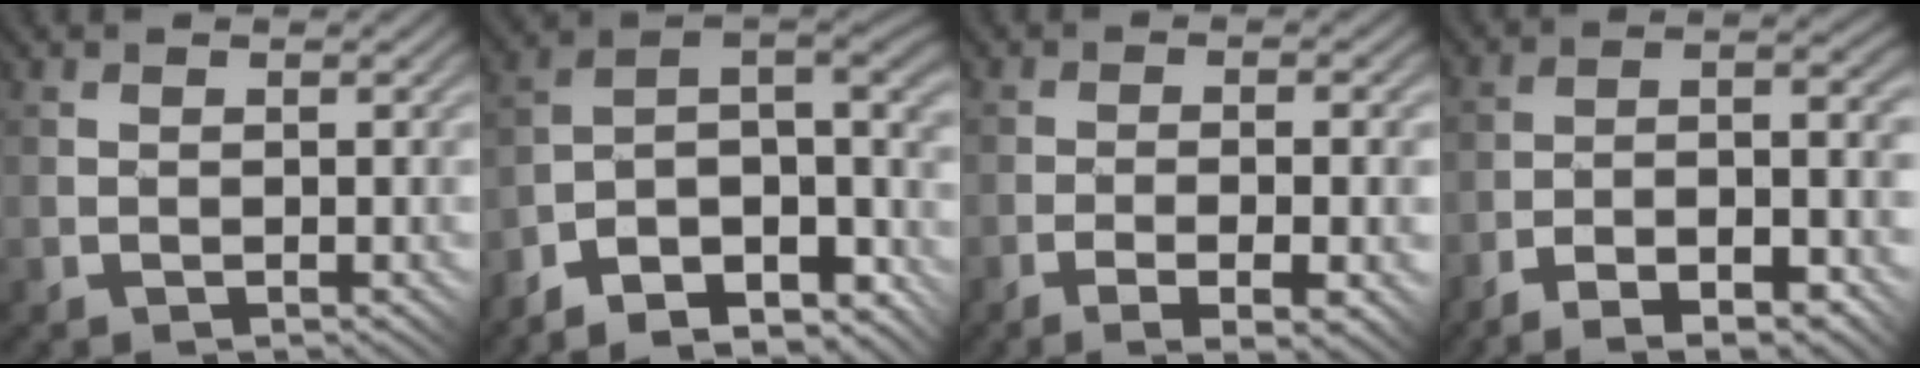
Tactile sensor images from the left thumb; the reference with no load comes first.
{"total": 13.4, "force": [-9.2, 4.9, 8.4], "torque": [-0.171, -0.015, -0.132]}
{"total": 6.4, "force": [-2.8, 1.0, 5.7], "torque": [-0.088, 0.003, -0.026]}
{"total": 11.9, "force": [-6.8, 2.8, 9.3], "torque": [-0.151, 0.002, -0.111]}